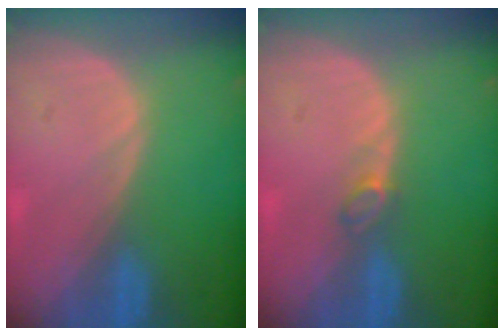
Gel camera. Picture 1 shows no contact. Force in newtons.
{"total": 1.7, "press": 1.7, "slide": 0.4}